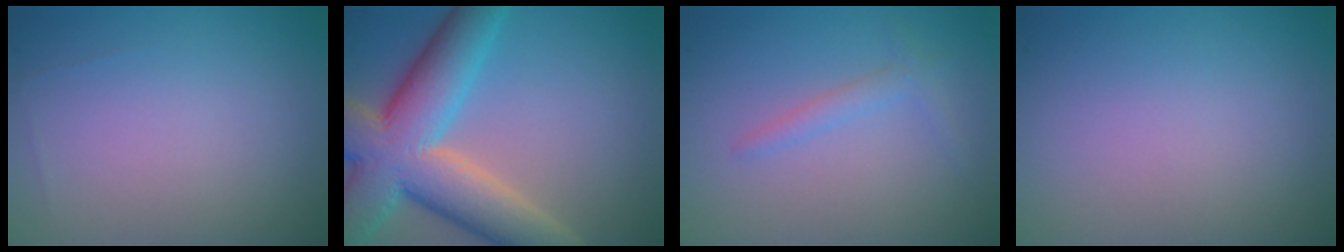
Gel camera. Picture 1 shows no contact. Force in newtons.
{"total": 11.4, "press": 11.3, "slide": 0.8}
{"total": 1.4, "press": 1.4, "slide": 0.1}
{"total": 0.0}